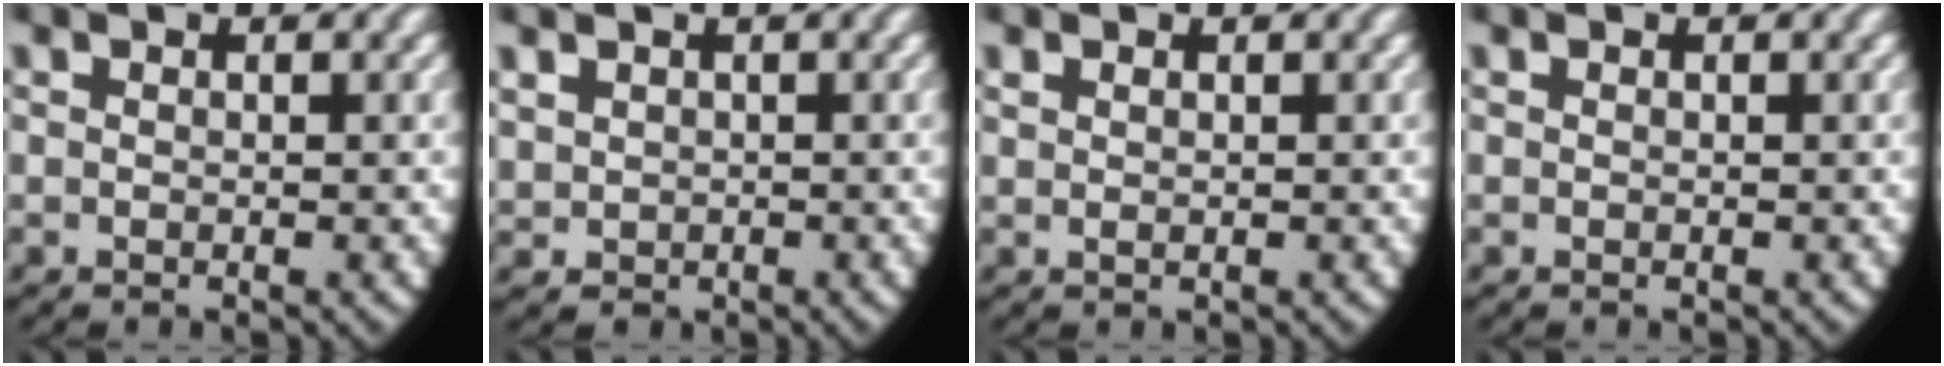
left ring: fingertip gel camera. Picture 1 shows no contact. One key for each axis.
{"total": 2.4, "fx": 0.4, "fy": 2.2, "fz": 0.7, "tx": -0.032, "ty": -0.018, "tz": 0.022}
{"total": 0.7, "fx": 0.5, "fy": 0.0, "fz": 0.5, "tx": -0.013, "ty": -0.005, "tz": 0.015}
{"total": 0.0}